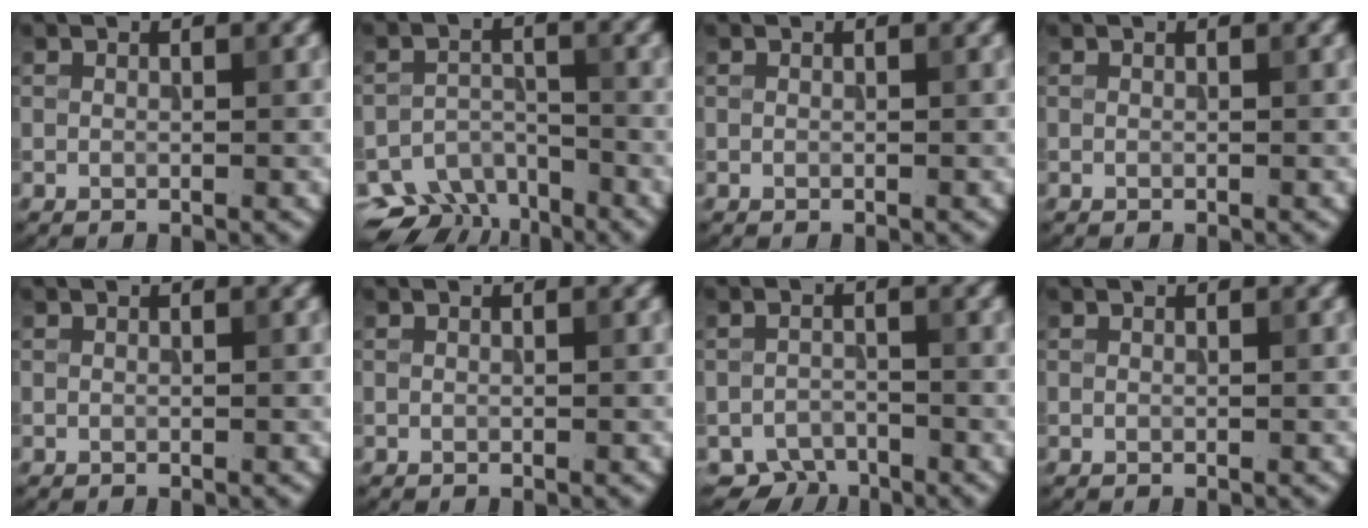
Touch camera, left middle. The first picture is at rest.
{"total": 6.8, "force": [-5.7, 3.3, 1.7], "torque": [-0.020, -0.018, -0.086]}
{"total": 0.0}
{"total": 0.0}
{"total": 0.0}
{"total": 0.0}
{"total": 2.9, "force": [-2.6, 1.3, 0.6], "torque": [-0.004, -0.005, -0.049]}
{"total": 0.0}